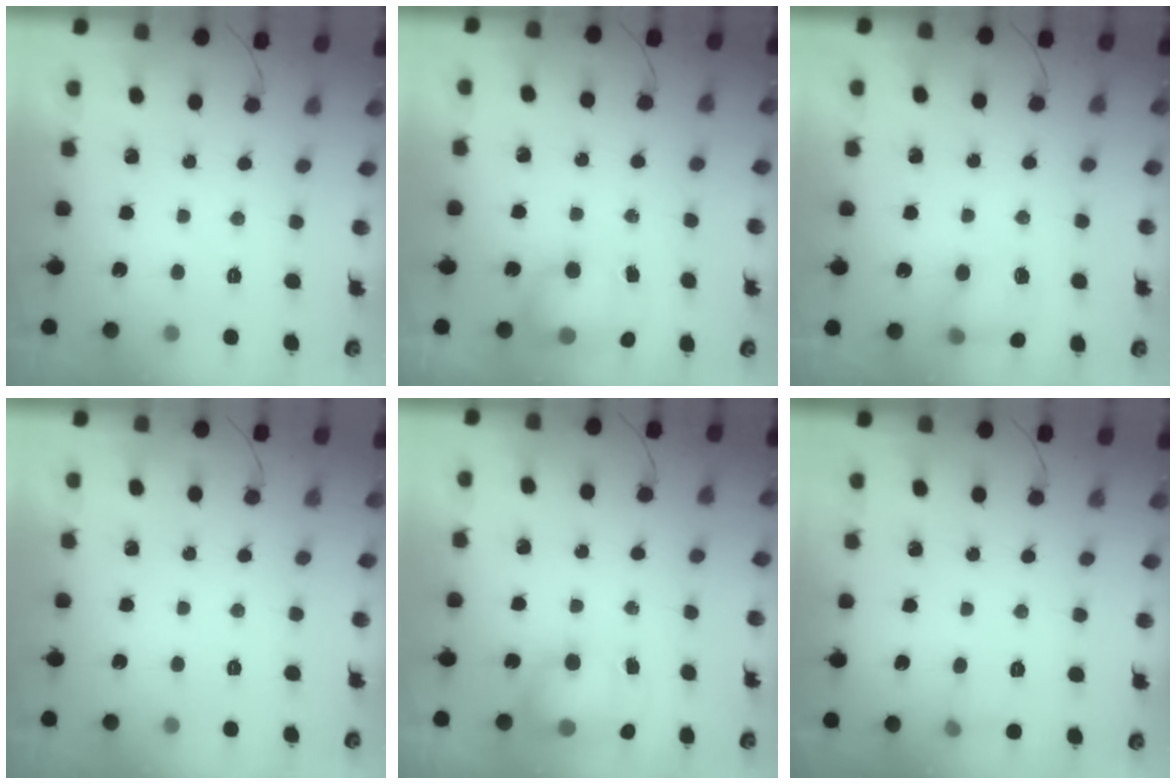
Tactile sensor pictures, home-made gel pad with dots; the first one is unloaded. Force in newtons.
{"total": 8.0, "press": 7.6, "slide": 2.6}
{"total": 5.4, "press": 5.3, "slide": 0.6}
{"total": 0.0}
{"total": 8.5, "press": 8.1, "slide": 2.7}
{"total": 4.5, "press": 4.3, "slide": 1.3}